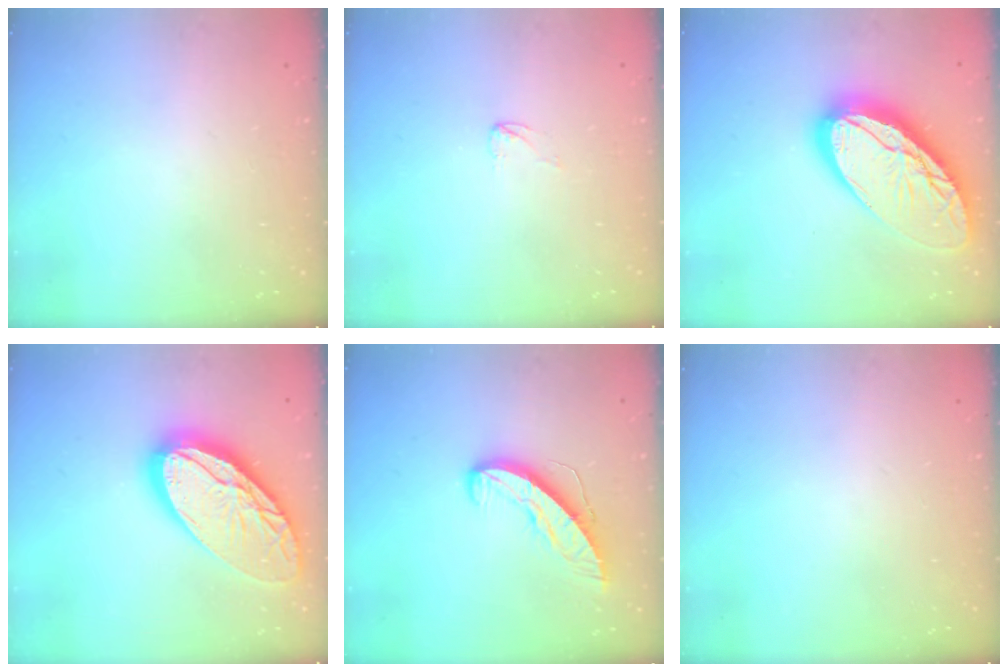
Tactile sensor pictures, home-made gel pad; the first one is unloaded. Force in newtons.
{"total": 2.6, "press": 2.6, "slide": 0.2}
{"total": 23.5, "press": 23.5, "slide": 1.7}
{"total": 26.8, "press": 26.6, "slide": 2.8}
{"total": 8.8, "press": 8.8, "slide": 0.1}
{"total": 0.0}